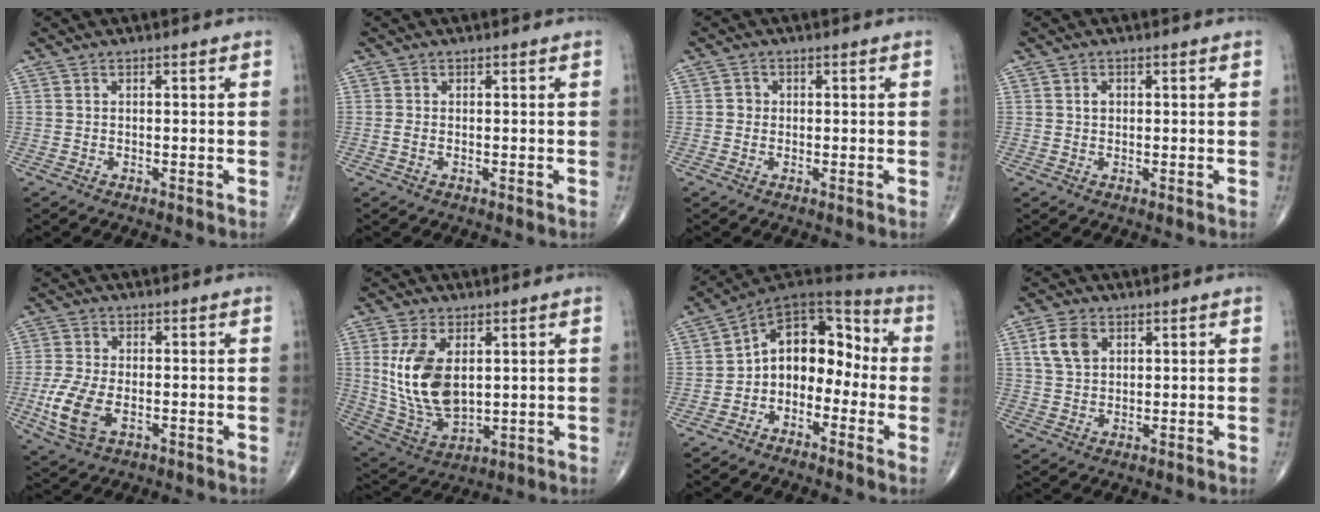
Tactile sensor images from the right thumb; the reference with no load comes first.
{"total": 0.8, "force": [-0.2, 0.4, 0.6], "torque": [-0.015, -0.001, -0.005]}
{"total": 1.4, "force": [-0.1, 1.4, 0.4], "torque": [0.001, 0.004, -0.004]}
{"total": 1.2, "force": [0.3, 1.0, 0.7], "torque": [-0.008, 0.002, 0.004]}
{"total": 8.9, "force": [-2.4, 4.9, 7.1], "torque": [-0.160, -0.003, -0.041]}
{"total": 14.6, "force": [2.6, 8.3, 11.7], "torque": [-0.224, -0.017, 0.066]}
{"total": 12.7, "force": [-2.5, 8.9, 8.7], "torque": [-0.091, 0.068, -0.059]}
{"total": 6.0, "force": [2.3, 4.1, 3.8], "torque": [-0.064, -0.003, 0.046]}